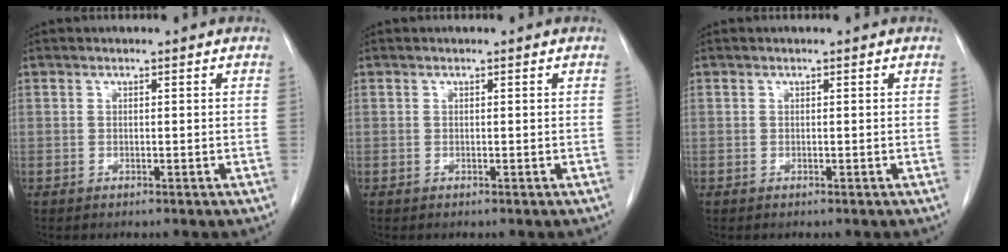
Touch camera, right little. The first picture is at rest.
{"total": 0.0}
{"total": 0.0}